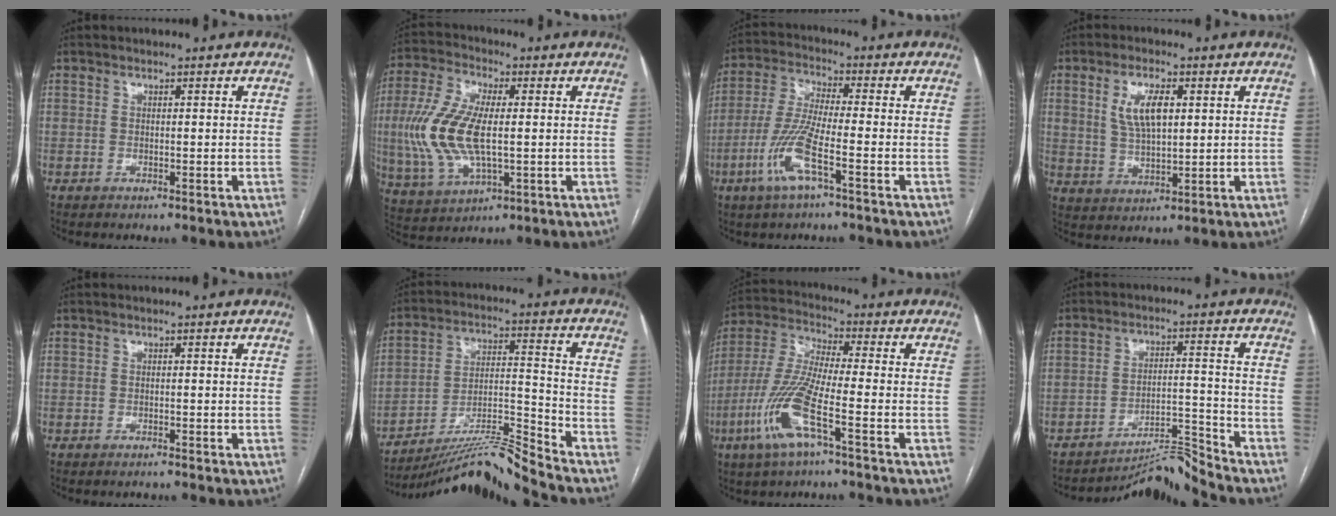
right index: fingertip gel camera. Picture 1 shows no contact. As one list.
[{"total": 13.4, "force": [-0.3, 5.2, 12.3], "torque": [-0.289, 0.000, -0.002]}, {"total": 9.7, "force": [-4.0, 0.7, 8.8], "torque": [-0.194, -0.005, -0.086]}, {"total": 7.2, "force": [2.3, 2.9, 6.2], "torque": [-0.126, 0.005, 0.049]}, {"total": 0.6, "force": [-0.5, -0.1, 0.2], "torque": [-0.006, -0.001, -0.009]}, {"total": 12.9, "force": [-12.0, -3.3, 3.6], "torque": [-0.055, 0.017, -0.214]}, {"total": 12.3, "force": [-5.0, 1.0, 11.2], "torque": [-0.251, -0.009, -0.105]}, {"total": 7.5, "force": [-6.8, -3.0, -1.0], "torque": [0.013, 0.016, -0.116]}]